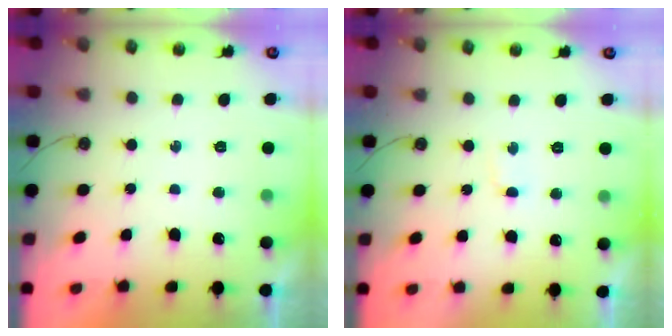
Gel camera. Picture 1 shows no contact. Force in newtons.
{"total": 1.0, "press": 0.8, "slide": 0.7}